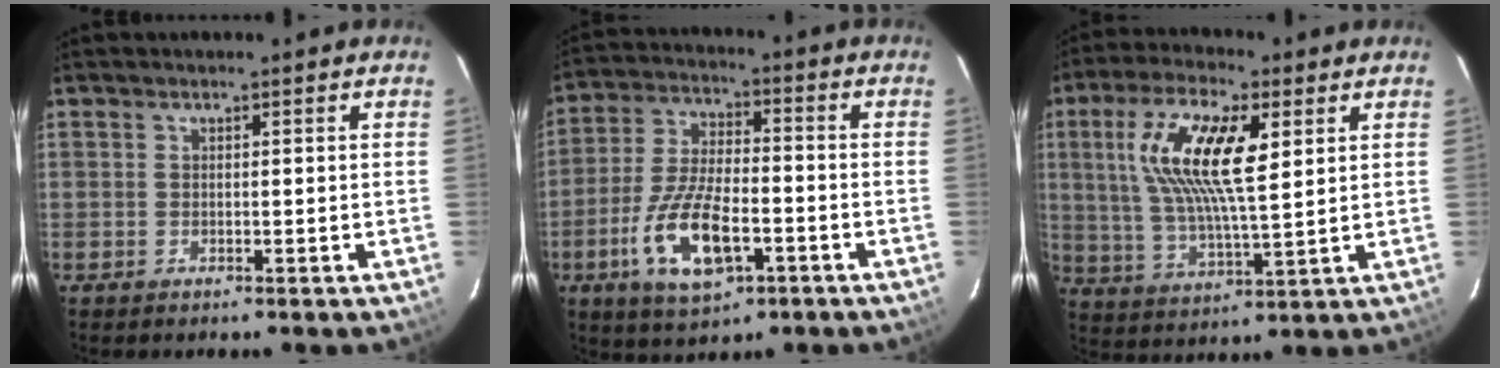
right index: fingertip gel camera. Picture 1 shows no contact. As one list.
[{"total": 13.6, "force": [-5.5, 5.5, 11.2], "torque": [-0.238, -0.010, -0.097]}, {"total": 14.5, "force": [4.5, 4.3, 13.1], "torque": [-0.253, 0.011, 0.084]}]